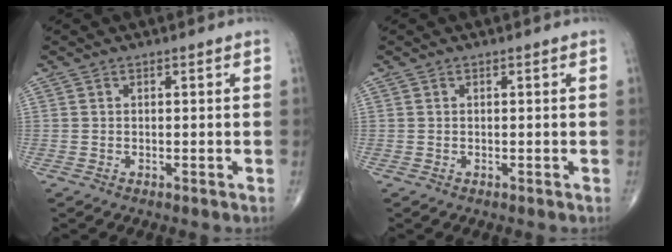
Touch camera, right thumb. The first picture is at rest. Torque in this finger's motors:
{"motor_torque": [0.00, 0.00, 0.00, 0.02, -0.01]}